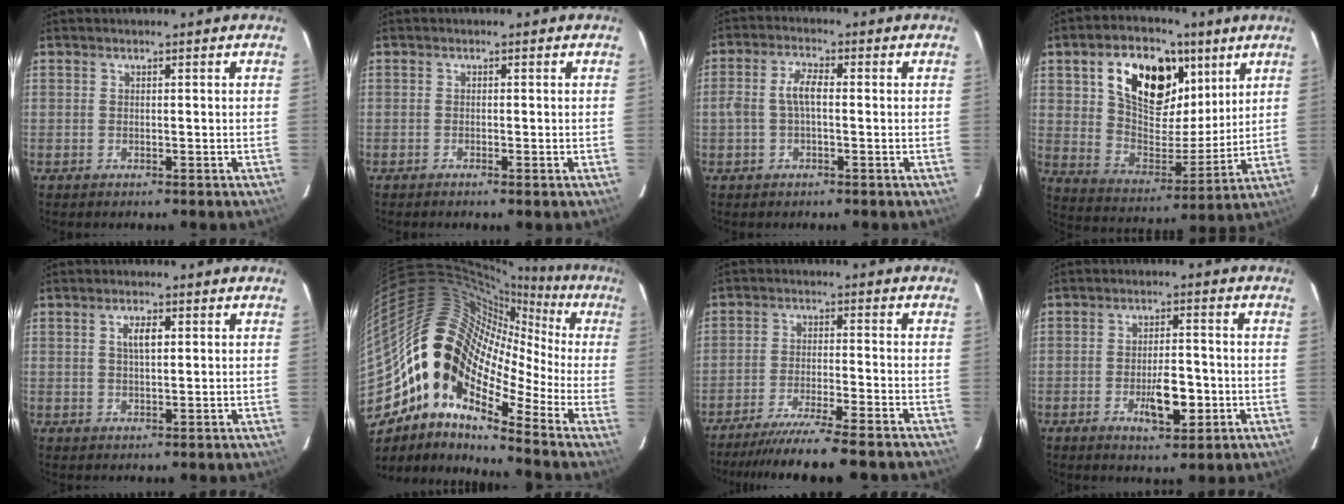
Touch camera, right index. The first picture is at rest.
{"total": 0.5, "force": [-0.4, 0.0, 0.4], "torque": [-0.008, 0.000, -0.009]}
{"total": 4.4, "force": [-0.3, 1.7, 4.0], "torque": [-0.083, 0.010, -0.005]}
{"total": 19.5, "force": [9.0, 11.1, 13.3], "torque": [-0.232, 0.023, 0.163]}
{"total": 3.0, "force": [0.9, 1.2, 2.7], "torque": [-0.049, 0.005, 0.016]}
{"total": 16.6, "force": [-5.2, 9.5, 12.6], "torque": [-0.187, 0.007, -0.122]}
{"total": 13.5, "force": [-11.9, 0.1, 6.4], "torque": [-0.135, -0.026, -0.189]}
{"total": 7.4, "force": [-2.5, 2.8, 6.4], "torque": [-0.115, -0.003, -0.032]}